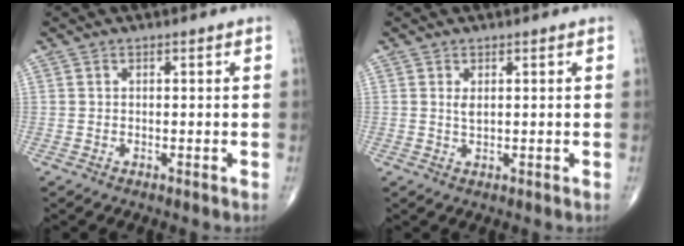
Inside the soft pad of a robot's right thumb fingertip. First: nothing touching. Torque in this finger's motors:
{"motor_torque": [0.61, 0.07, -0.21, -0.22, -0.03]}